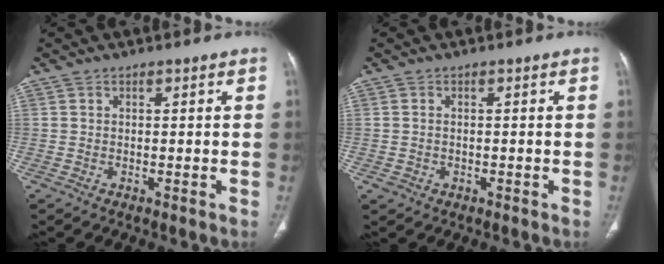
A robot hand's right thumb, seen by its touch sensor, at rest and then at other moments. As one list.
[{"total": 1.2, "force": [-0.3, 1.0, 0.4], "torque": [-0.011, 0.006, 0.001]}]